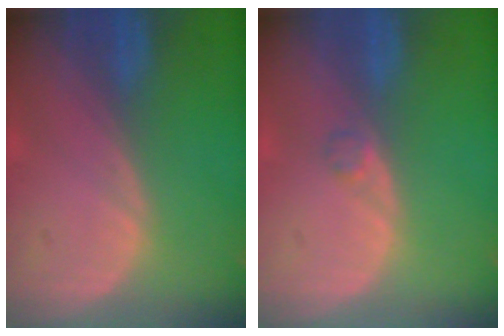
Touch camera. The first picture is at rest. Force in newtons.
{"total": 1.2, "press": 1.2, "slide": 0.1}